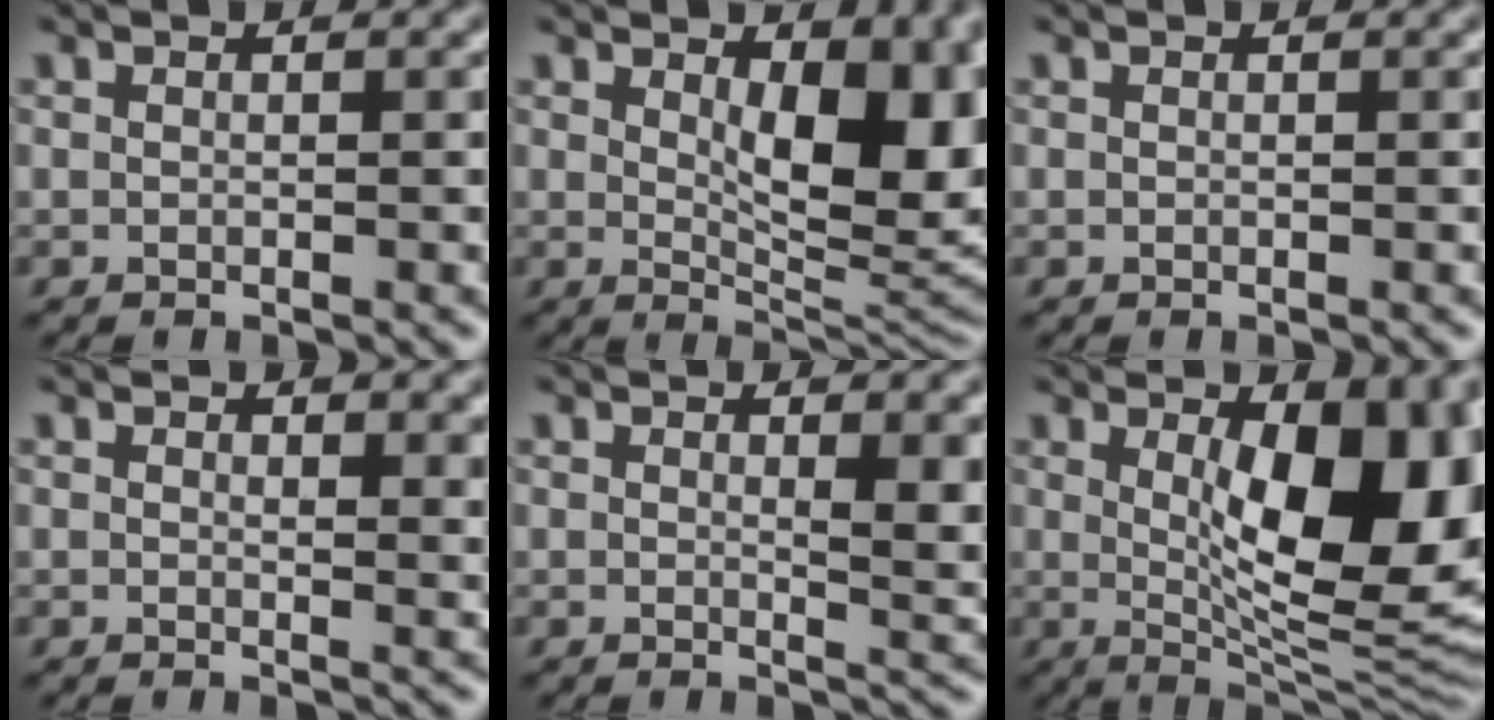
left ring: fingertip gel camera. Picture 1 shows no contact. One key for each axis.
{"total": 9.7, "fx": 1.9, "fy": 4.9, "fz": 8.1, "tx": -0.103, "ty": -0.008, "tz": 0.036}
{"total": 0.0}
{"total": 2.8, "fx": 1.4, "fy": 1.2, "fz": 2.1, "tx": -0.022, "ty": -0.004, "tz": 0.021}
{"total": 3.7, "fx": 1.2, "fy": 1.2, "fz": 3.3, "tx": -0.037, "ty": -0.004, "tz": 0.020}
{"total": 12.9, "fx": 1.7, "fy": 4.9, "fz": 11.8, "tx": -0.145, "ty": -0.008, "tz": 0.031}